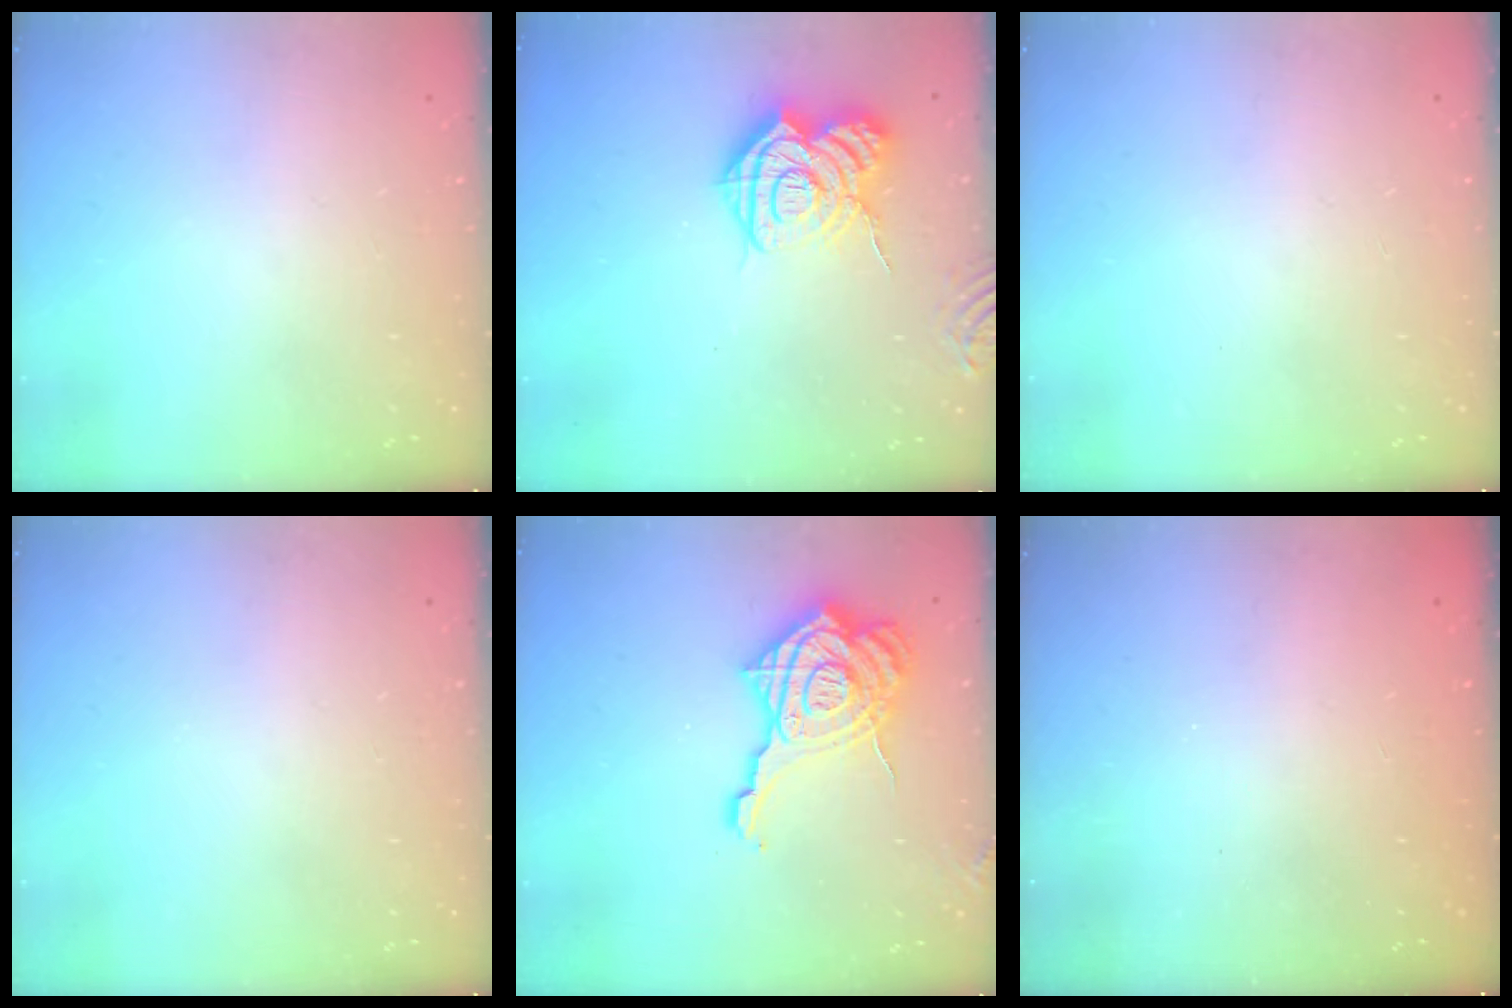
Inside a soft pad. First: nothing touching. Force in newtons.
{"total": 16.2, "press": 16.1, "slide": 1.5}
{"total": 0.0}
{"total": 0.0}
{"total": 23.7, "press": 23.6, "slide": 2.4}
{"total": 2.1, "press": 2.0, "slide": 0.7}